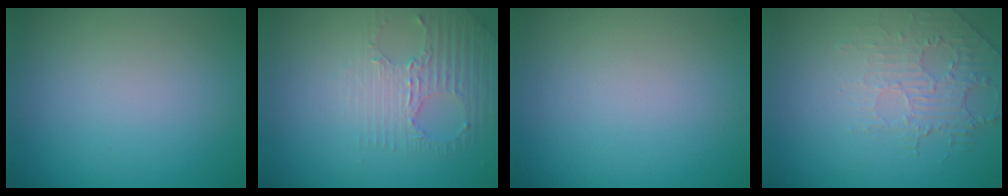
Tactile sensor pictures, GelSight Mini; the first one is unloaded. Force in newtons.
{"total": 2.8, "press": 2.4, "slide": 1.4}
{"total": 0.0}
{"total": 2.1, "press": 1.2, "slide": 1.7}